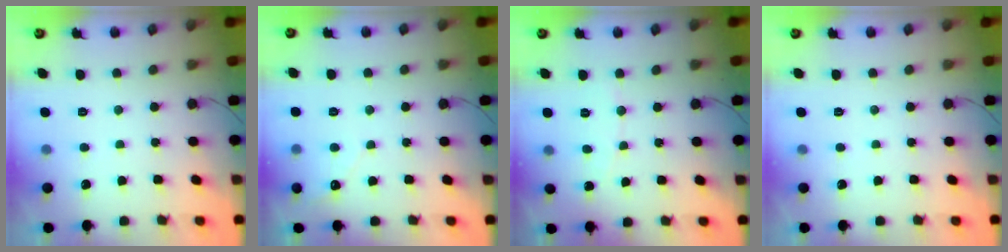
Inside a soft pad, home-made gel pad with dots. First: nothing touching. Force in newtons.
{"total": 2.2, "press": 2.2, "slide": 0.2}
{"total": 3.3, "press": 3.3, "slide": 0.3}
{"total": 0.0}